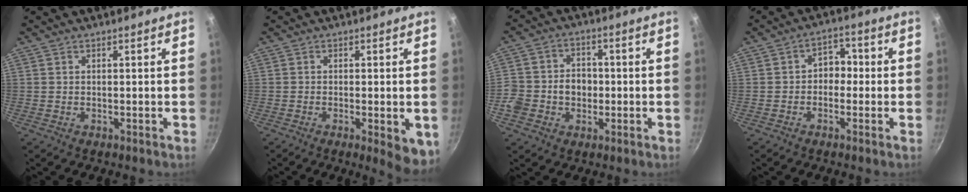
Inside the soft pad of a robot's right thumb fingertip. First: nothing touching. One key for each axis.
{"total": 6.6, "fx": -2.2, "fy": 1.6, "fz": 6.0, "tx": -0.075, "ty": -0.010, "tz": -0.028}
{"total": 9.3, "fx": -1.5, "fy": 7.8, "fz": 4.8, "tx": -0.060, "ty": 0.030, "tz": -0.027}
{"total": 4.8, "fx": -0.4, "fy": 3.7, "fz": 3.1, "tx": -0.014, "ty": 0.021, "tz": -0.020}